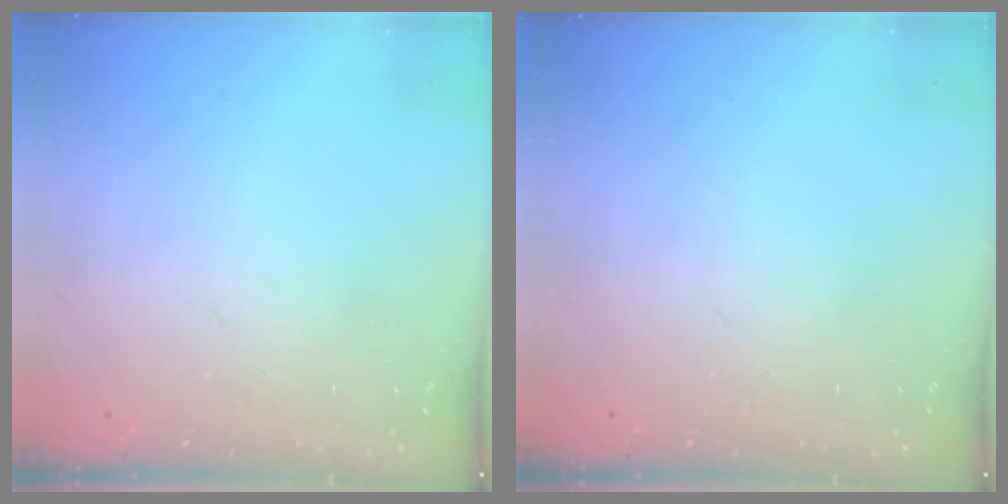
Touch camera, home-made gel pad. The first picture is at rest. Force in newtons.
{"total": 0.0}